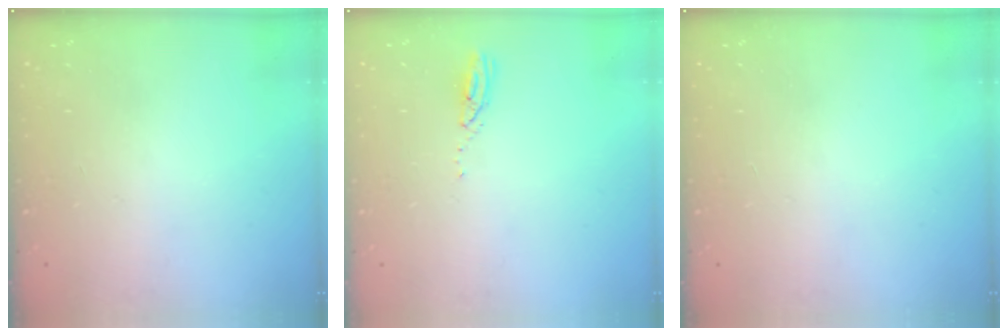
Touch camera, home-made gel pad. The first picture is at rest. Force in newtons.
{"total": 3.0, "press": 3.0, "slide": 0.1}
{"total": 0.0}